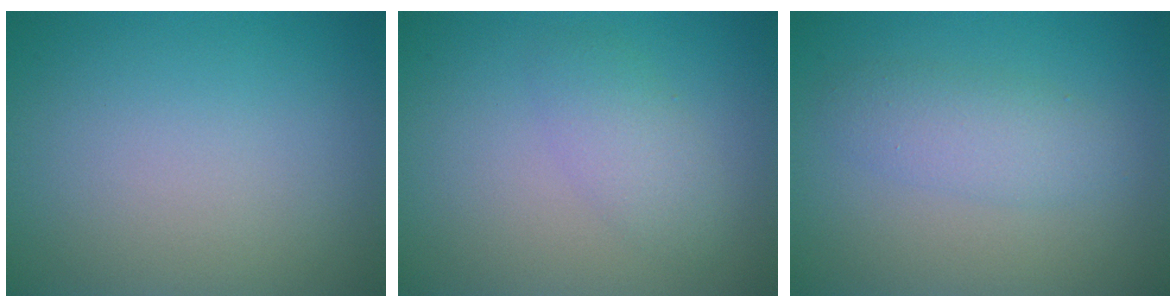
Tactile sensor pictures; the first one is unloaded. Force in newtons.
{"total": 2.4, "press": 2.4, "slide": 0.1}
{"total": 2.7, "press": 2.7, "slide": 0.1}